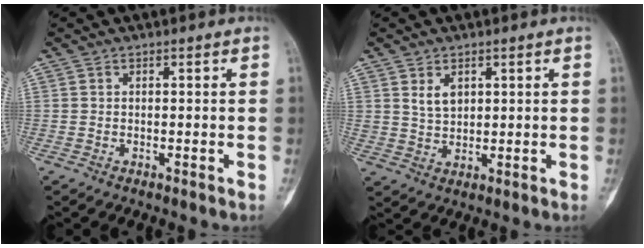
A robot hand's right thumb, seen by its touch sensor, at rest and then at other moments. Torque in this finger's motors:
{"motor_torque": [-0.60, 0.64, 0.29, 0.41, 0.03]}